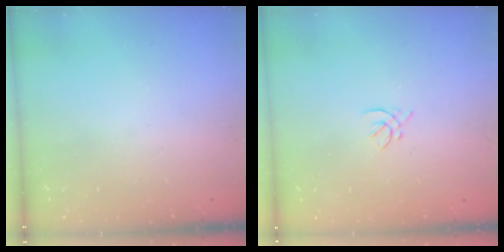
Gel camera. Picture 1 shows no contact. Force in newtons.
{"total": 2.1, "press": 2.0, "slide": 0.7}